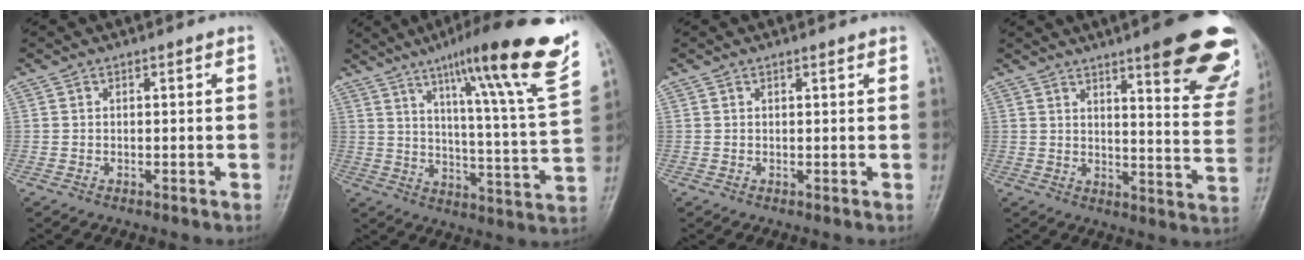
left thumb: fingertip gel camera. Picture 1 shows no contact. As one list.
[{"total": 22.6, "force": [14.1, 1.3, 17.6], "torque": [-0.234, -0.053, 0.203]}, {"total": 0.8, "force": [0.7, 0.1, 0.5], "torque": [-0.007, -0.001, 0.010]}, {"total": 20.2, "force": [12.4, 4.0, 15.5], "torque": [-0.161, -0.062, 0.154]}]